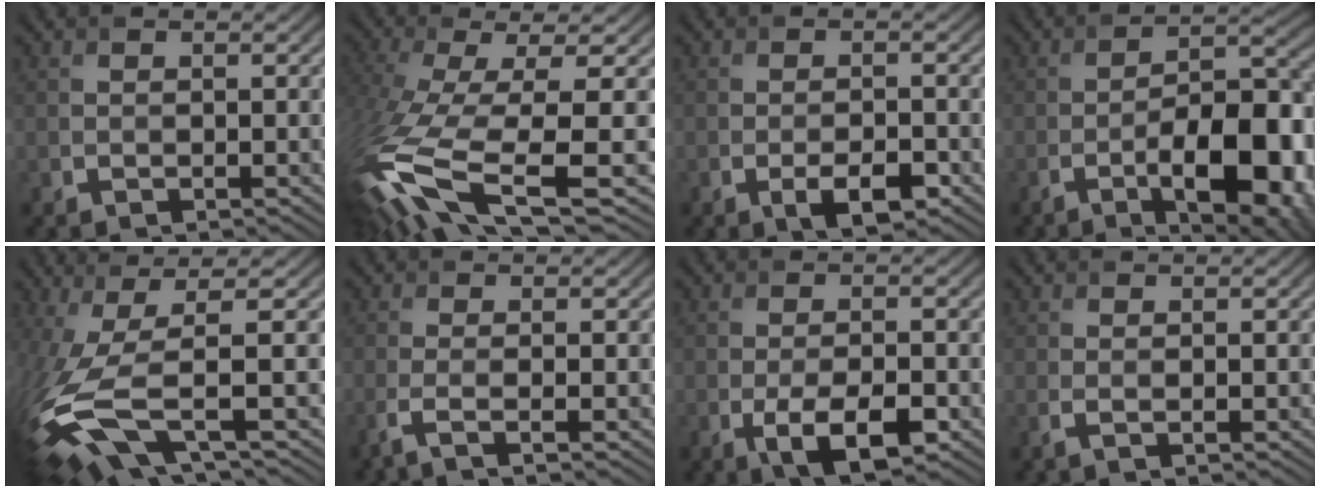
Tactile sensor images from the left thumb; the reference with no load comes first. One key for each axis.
{"total": 14.2, "fx": -3.9, "fy": 3.8, "fz": 13.1, "tx": -0.311, "ty": -0.022, "tz": -0.049}
{"total": 3.3, "fx": -1.6, "fy": 1.1, "fz": 2.7, "tx": -0.047, "ty": 0.001, "tz": -0.026}
{"total": 12.1, "fx": -5.3, "fy": 3.9, "fz": 10.2, "tx": -0.149, "ty": 0.005, "tz": -0.082}
{"total": 11.7, "fx": -2.5, "fy": 2.3, "fz": 11.2, "tx": -0.231, "ty": 0.009, "tz": -0.047}
{"total": 2.4, "fx": -1.1, "fy": 0.0, "fz": 2.1, "tx": -0.044, "ty": 0.003, "tz": -0.038}
{"total": 5.4, "fx": -2.2, "fy": 1.8, "fz": 4.6, "tx": -0.088, "ty": -0.002, "tz": -0.037}
{"total": 0.6, "fx": 0.2, "fy": -0.3, "fz": 0.4, "tx": -0.014, "ty": 0.003, "tz": 0.003}